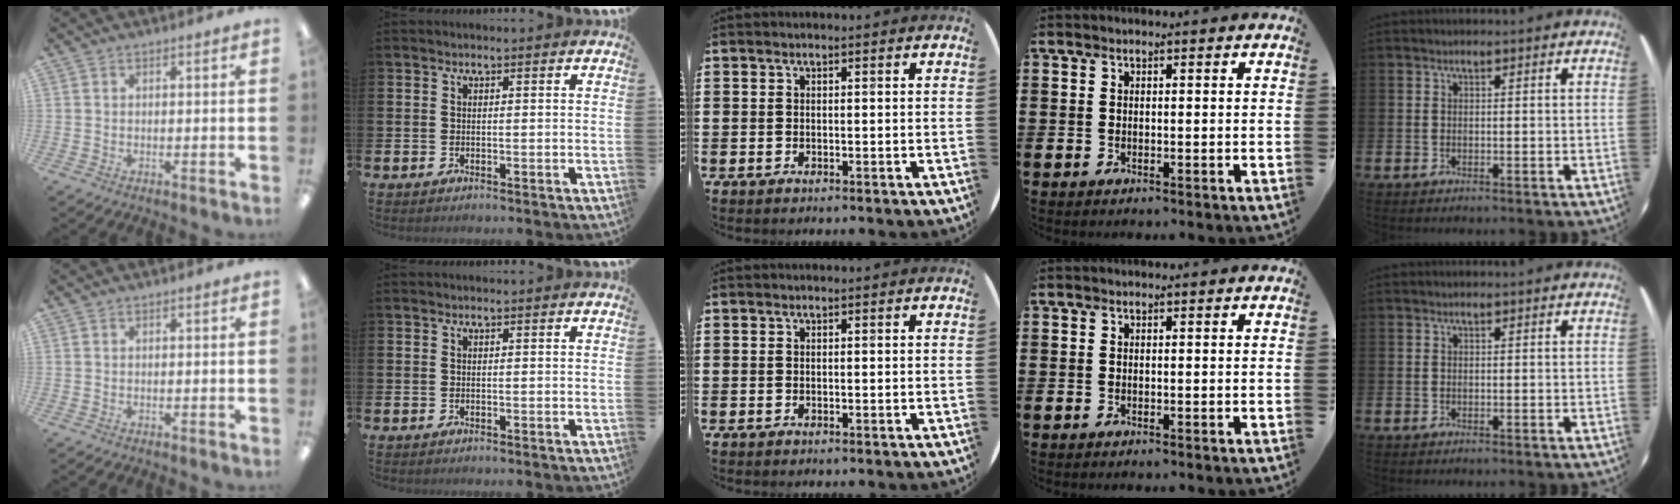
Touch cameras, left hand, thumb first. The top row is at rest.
{}